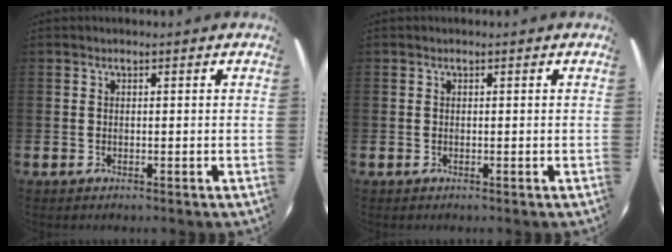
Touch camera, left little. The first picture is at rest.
{"total": 0.0}